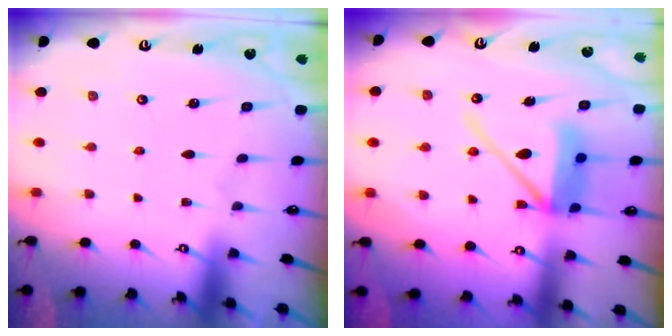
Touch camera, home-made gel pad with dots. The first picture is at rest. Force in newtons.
{"total": 12.3, "press": 12.1, "slide": 1.9}